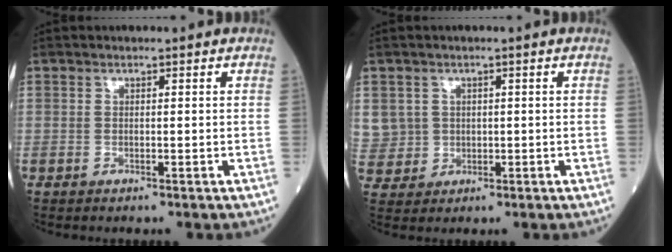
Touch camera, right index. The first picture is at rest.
{"total": 6.0, "force": [1.2, 5.9, 0.5], "torque": [-0.017, 0.018, 0.039]}